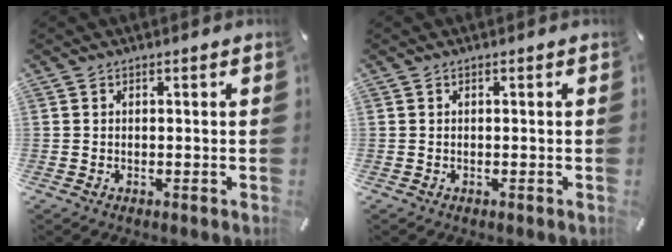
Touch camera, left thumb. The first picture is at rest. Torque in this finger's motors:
{"motor_torque": [0.13, 0.14, 0.10, -0.06, 0.00]}